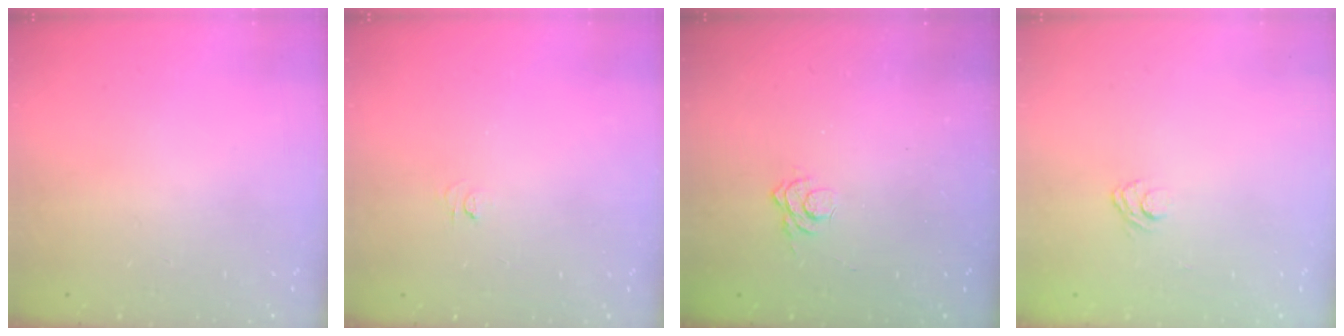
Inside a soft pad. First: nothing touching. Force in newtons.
{"total": 4.4, "press": 4.4, "slide": 0.5}
{"total": 2.6, "press": 2.3, "slide": 1.1}
{"total": 4.0, "press": 3.8, "slide": 1.4}